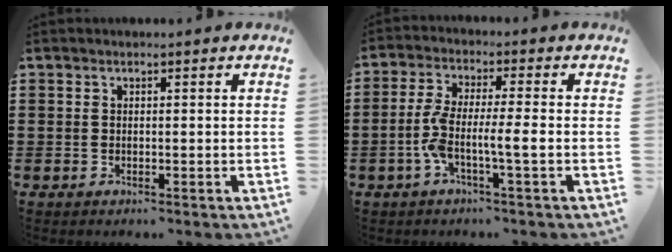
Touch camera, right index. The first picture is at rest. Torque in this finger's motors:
{"motor_torque": [1.39, -0.75, 0.39, 0.20]}